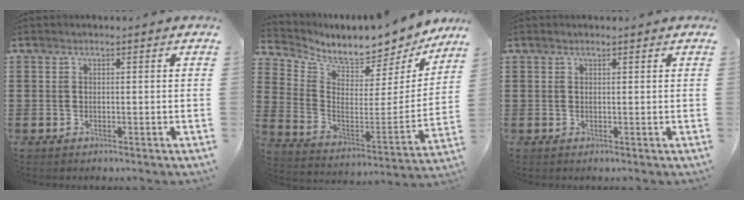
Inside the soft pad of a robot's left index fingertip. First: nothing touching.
{"total": 6.6, "force": [6.3, 0.9, 1.7], "torque": [-0.055, -0.070, 0.102]}
{"total": 0.5, "force": [0.4, 0.1, 0.3], "torque": [-0.006, 0.001, 0.008]}